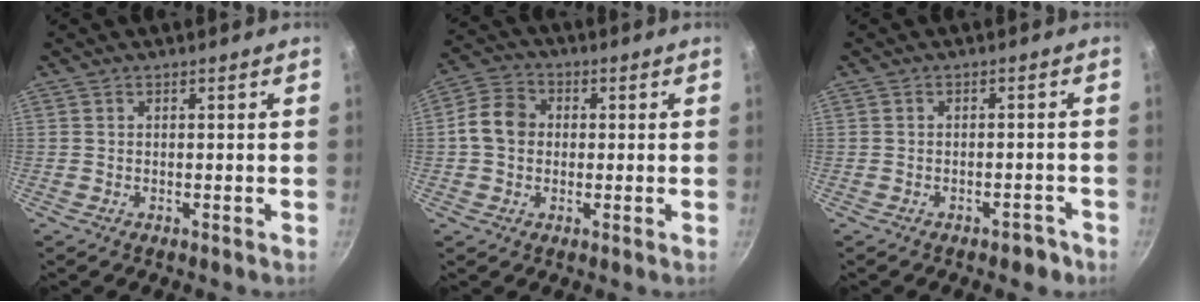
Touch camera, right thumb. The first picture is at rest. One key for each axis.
{"total": 7.6, "fx": 0.3, "fy": 6.3, "fz": 4.2, "tx": -0.056, "ty": 0.015, "tz": -0.012}
{"total": 3.0, "fx": -2.1, "fy": 1.6, "fz": 1.4, "tx": -0.002, "ty": 0.030, "tz": -0.012}